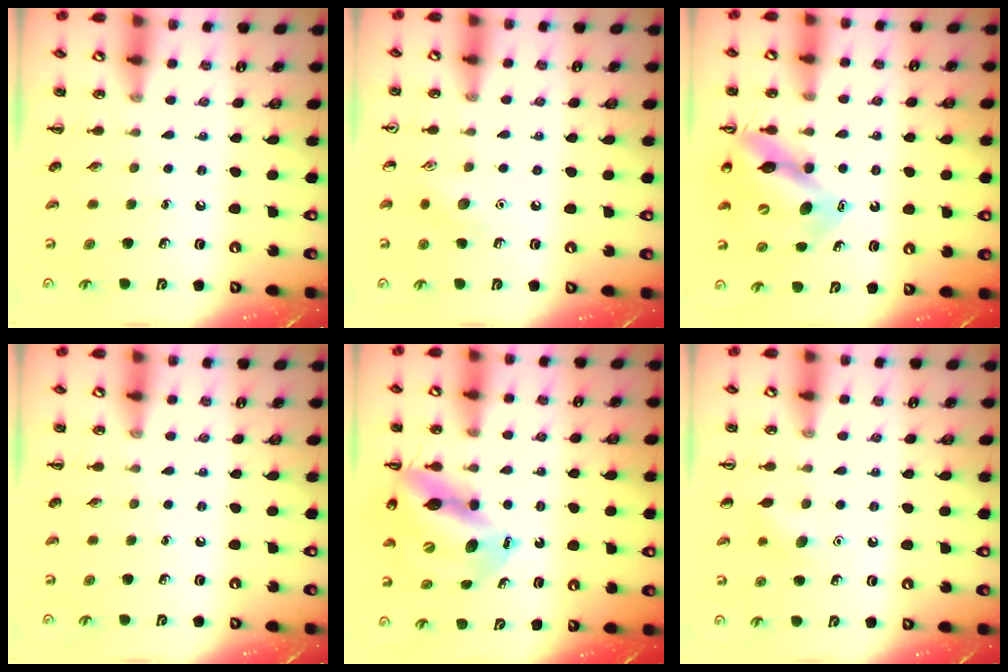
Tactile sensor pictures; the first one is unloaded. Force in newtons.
{"total": 8.1, "press": 7.8, "slide": 2.0}
{"total": 12.8, "press": 12.2, "slide": 3.9}
{"total": 0.0}
{"total": 15.3, "press": 14.5, "slide": 4.7}
{"total": 5.6, "press": 5.3, "slide": 1.6}